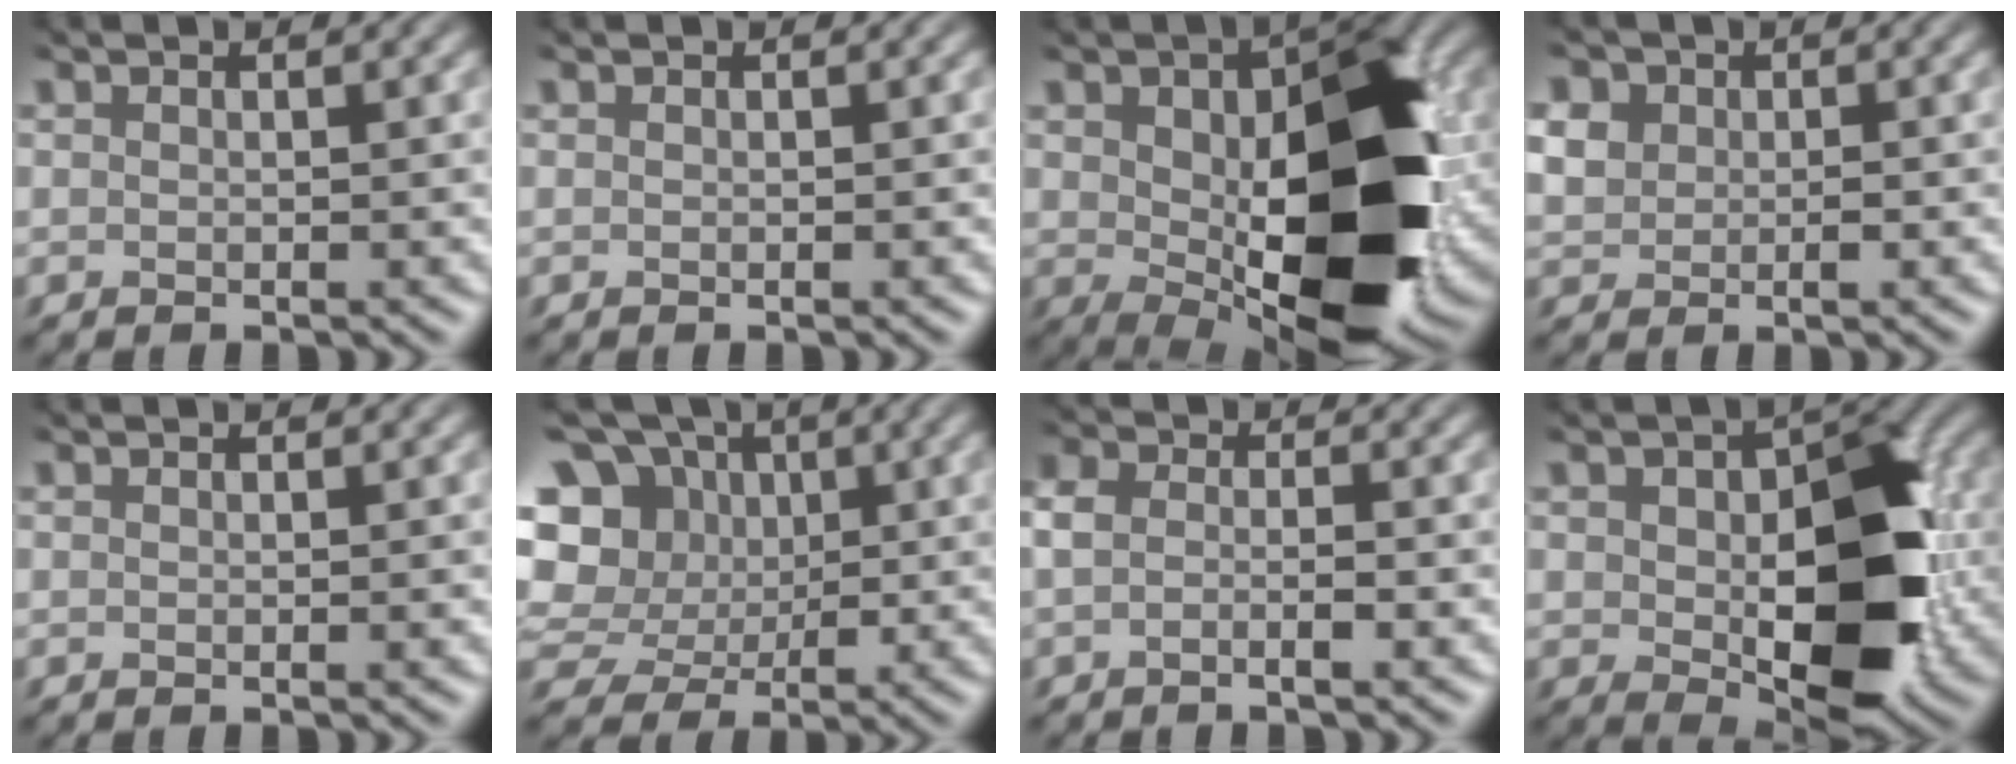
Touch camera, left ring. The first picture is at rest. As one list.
[{"total": 0.0}, {"total": 14.5, "force": [-0.8, 7.6, 12.3], "torque": [-0.177, -0.016, -0.001]}, {"total": 2.2, "force": [0.2, 2.1, 0.8], "torque": [-0.037, -0.001, 0.012]}, {"total": 0.0}, {"total": 12.1, "force": [1.9, 10.3, 6.1], "torque": [-0.146, 0.037, 0.013]}, {"total": 2.1, "force": [-1.5, 0.8, 1.2], "torque": [-0.031, -0.003, -0.028]}, {"total": 11.2, "force": [-1.1, 6.3, 9.3], "torque": [-0.138, -0.008, -0.007]}]